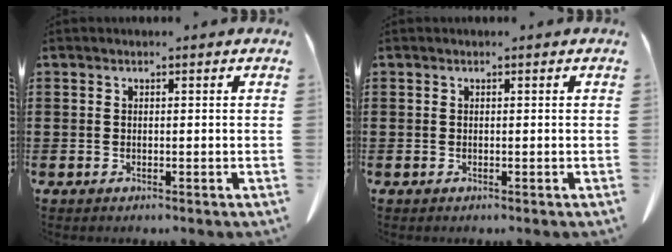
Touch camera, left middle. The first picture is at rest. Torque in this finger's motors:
{"motor_torque": [0.00, 0.00, 0.00, -0.01]}